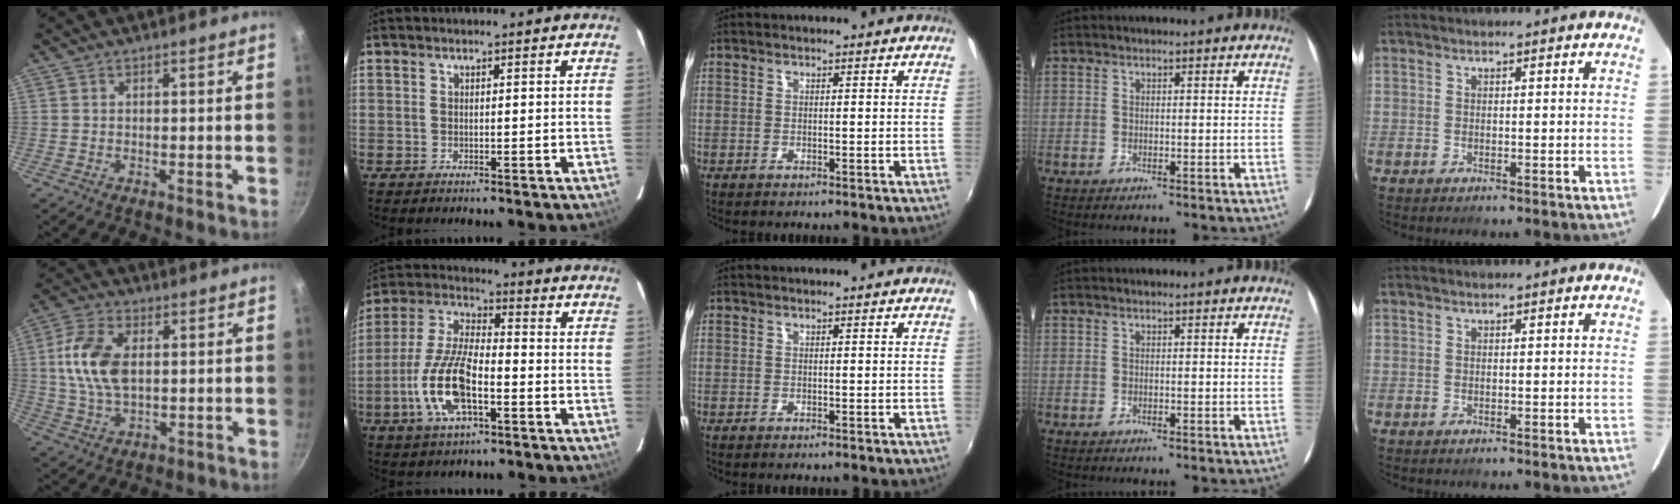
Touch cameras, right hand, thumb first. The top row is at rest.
{"thumb": {"total": 11.2, "force": [1.5, 6.6, 9.0], "torque": [-0.170, 0.010, 0.024]}, "index": {"total": 14.3, "force": [-5.2, 5.3, 12.2], "torque": [-0.265, -0.004, -0.101]}}